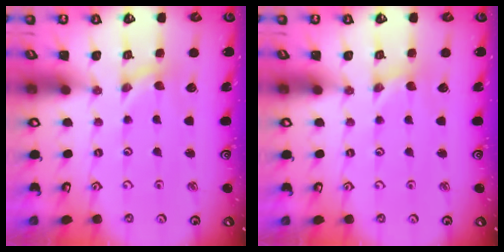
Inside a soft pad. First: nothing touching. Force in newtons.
{"total": 0.0}